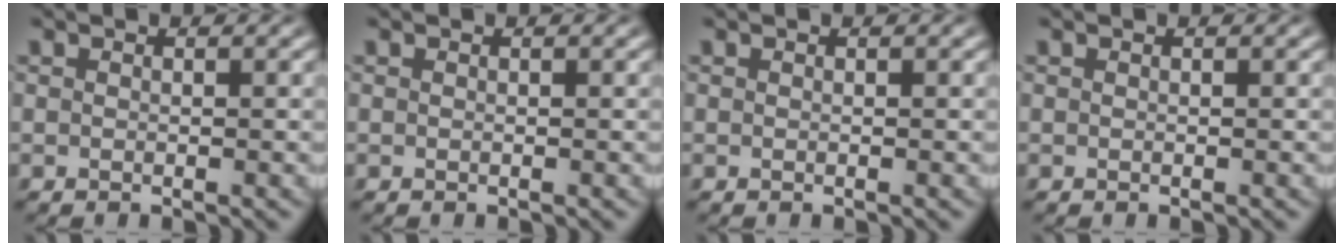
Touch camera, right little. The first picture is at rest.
{"total": 0.0}
{"total": 0.0}
{"total": 0.0}